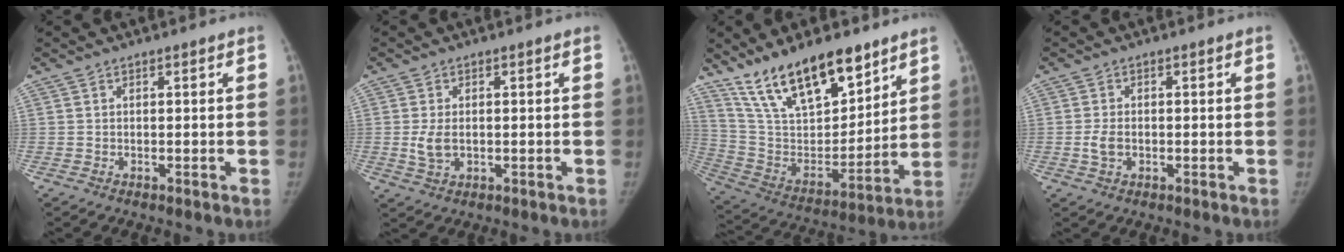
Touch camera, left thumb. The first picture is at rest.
{"total": 4.0, "force": [-0.2, 2.6, 3.0], "torque": [-0.059, -0.002, 0.000]}
{"total": 21.0, "force": [14.9, 8.5, 12.2], "torque": [-0.165, -0.065, 0.273]}
{"total": 3.0, "force": [-0.5, 2.1, 2.1], "torque": [-0.039, 0.006, -0.010]}